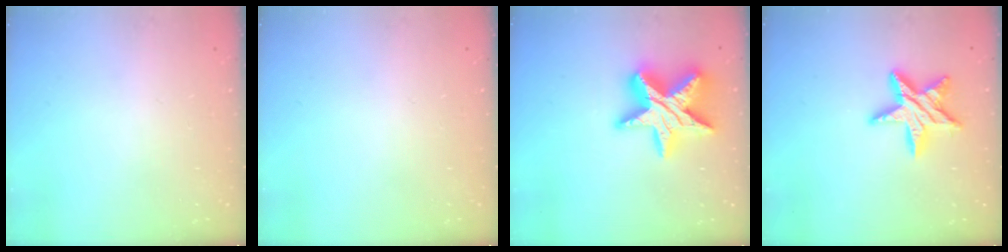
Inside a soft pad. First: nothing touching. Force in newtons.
{"total": 0.0}
{"total": 20.2, "press": 20.2, "slide": 1.5}
{"total": 13.0, "press": 13.0, "slide": 0.9}